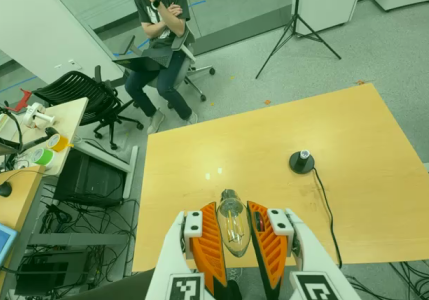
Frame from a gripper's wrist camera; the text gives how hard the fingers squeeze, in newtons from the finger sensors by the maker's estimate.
{"total": 14.8, "left": 16.5, "right": 13.1}